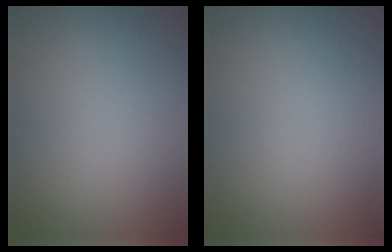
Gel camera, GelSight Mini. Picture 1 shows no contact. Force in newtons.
{"total": 0.0}